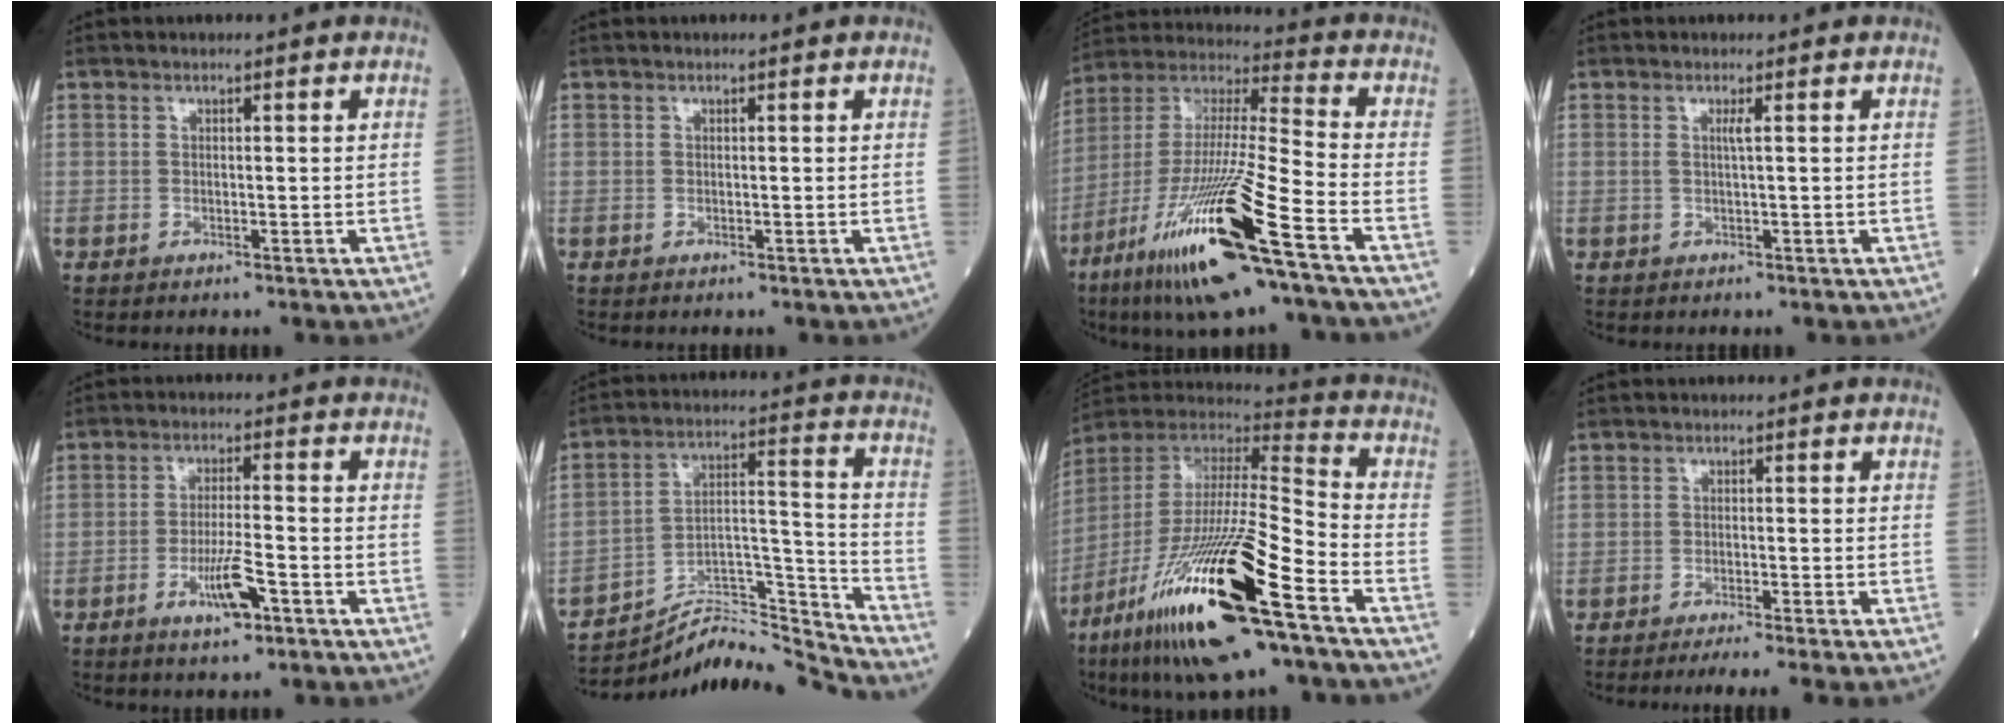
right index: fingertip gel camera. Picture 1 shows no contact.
{"total": 0.0}
{"total": 21.9, "force": [-11.0, 0.9, 18.9], "torque": [-0.391, -0.052, -0.209]}
{"total": 1.0, "force": [0.2, -0.3, 0.9], "torque": [-0.023, -0.001, 0.004]}
{"total": 6.0, "force": [-3.1, 0.9, 5.0], "torque": [-0.095, -0.004, -0.054]}
{"total": 14.9, "force": [-14.9, -0.7, 0.6], "torque": [-0.008, 0.058, -0.249]}
{"total": 26.1, "force": [-13.9, 2.7, 21.9], "torque": [-0.432, -0.060, -0.259]}
{"total": 6.8, "force": [-5.8, -1.5, 3.3], "torque": [-0.017, -0.014, -0.083]}